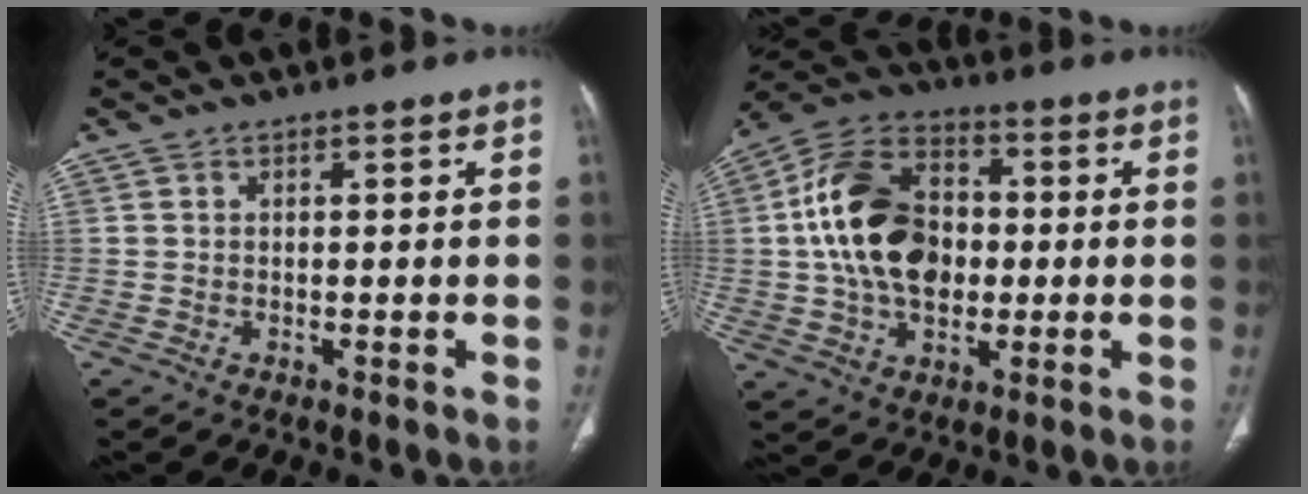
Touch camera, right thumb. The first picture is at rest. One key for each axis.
{"total": 18.3, "fx": 0.4, "fy": 12.6, "fz": 13.3, "tx": -0.221, "ty": 0.023, "tz": 0.005}